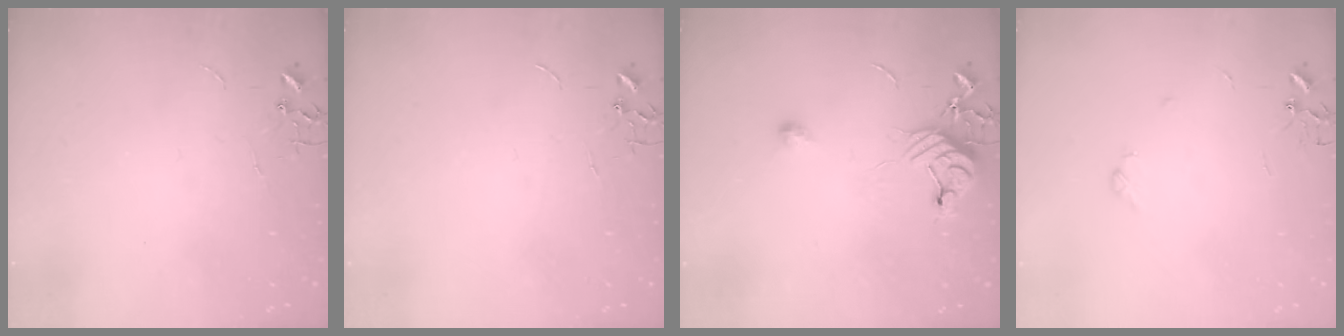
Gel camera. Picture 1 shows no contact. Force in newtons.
{"total": 0.0}
{"total": 10.5, "press": 10.4, "slide": 1.4}
{"total": 3.6, "press": 3.5, "slide": 0.6}